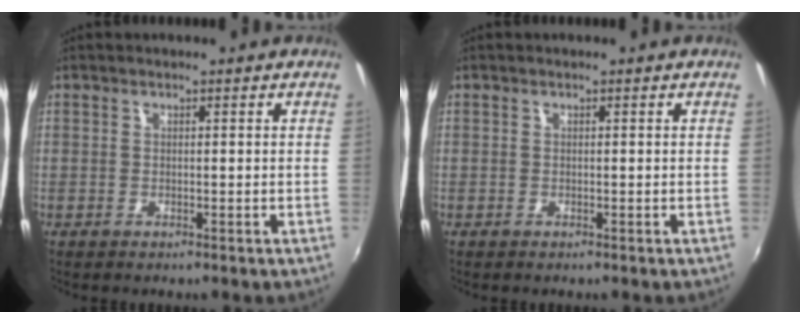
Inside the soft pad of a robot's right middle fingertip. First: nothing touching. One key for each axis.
{"total": 0.0}